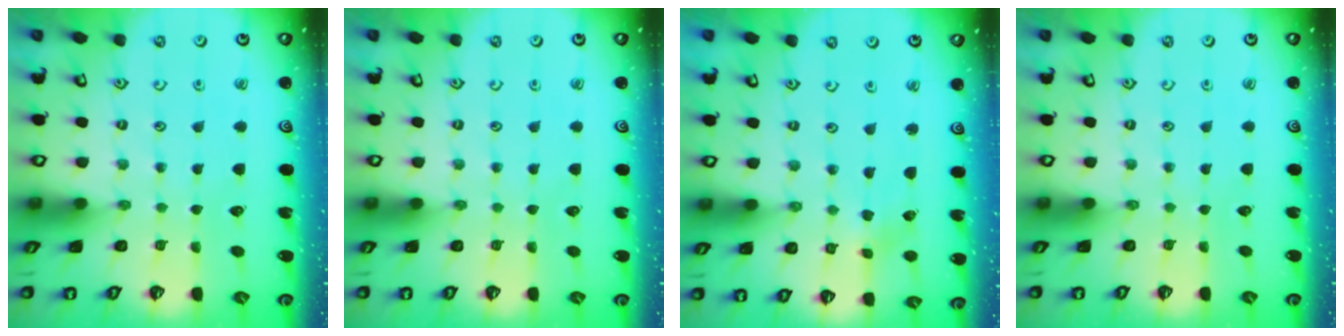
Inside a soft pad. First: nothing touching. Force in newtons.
{"total": 0.0}
{"total": 2.3, "press": 2.3, "slide": 0.4}
{"total": 0.0}